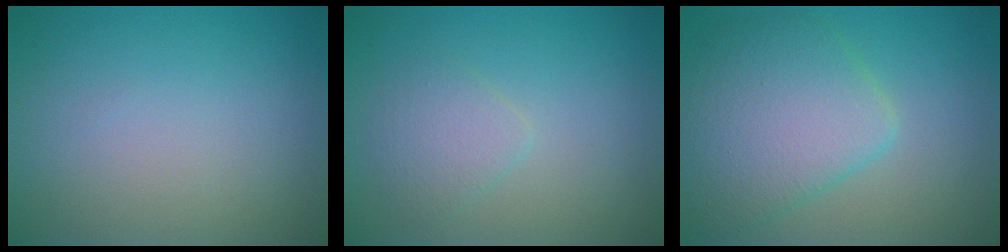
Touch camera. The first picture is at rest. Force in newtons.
{"total": 2.0, "press": 1.9, "slide": 0.1}
{"total": 6.5, "press": 6.5, "slide": 0.2}